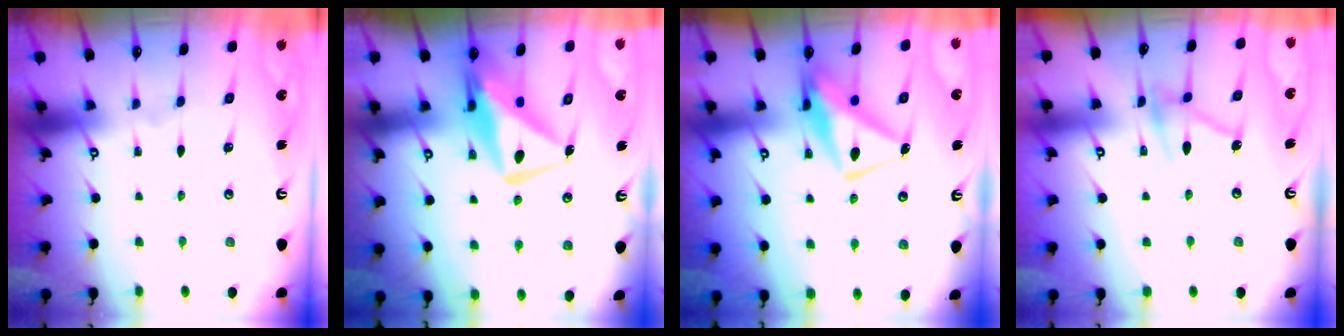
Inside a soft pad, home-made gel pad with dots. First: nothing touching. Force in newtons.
{"total": 14.7, "press": 14.6, "slide": 1.8}
{"total": 11.9, "press": 11.8, "slide": 1.3}
{"total": 12.4, "press": 12.3, "slide": 0.7}